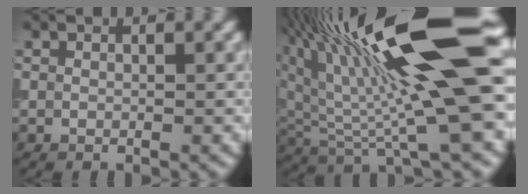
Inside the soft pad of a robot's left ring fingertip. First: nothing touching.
{"total": 15.8, "force": [4.7, 3.2, 14.8], "torque": [-0.238, 0.006, 0.076]}